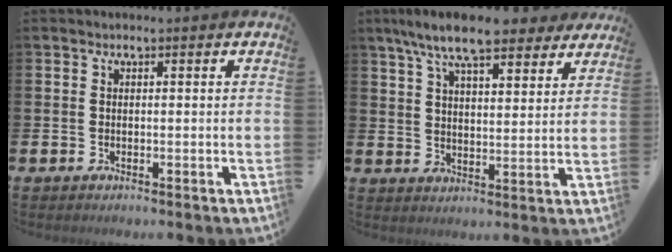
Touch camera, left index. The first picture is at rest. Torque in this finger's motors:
{"motor_torque": [1.28, -0.85, 1.05, 0.21]}